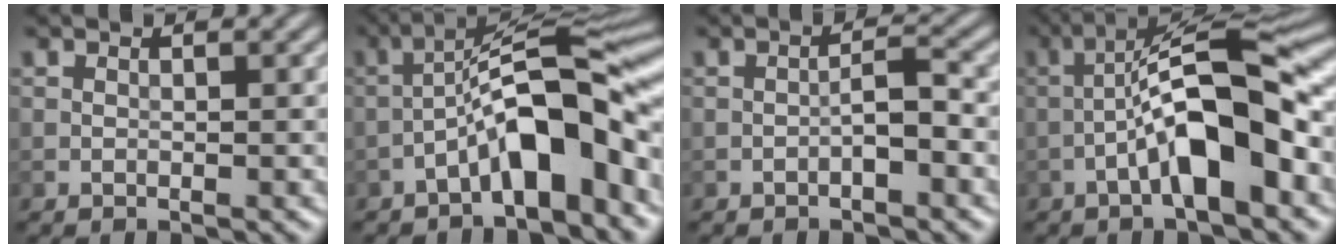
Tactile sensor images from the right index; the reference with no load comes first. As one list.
[{"total": 9.4, "force": [-3.5, 2.4, 8.3], "torque": [-0.129, 0.029, -0.065]}, {"total": 1.9, "force": [-0.8, 0.3, 1.7], "torque": [-0.030, 0.009, -0.015]}, {"total": 9.9, "force": [-2.8, 2.5, 9.2], "torque": [-0.150, 0.028, -0.052]}]